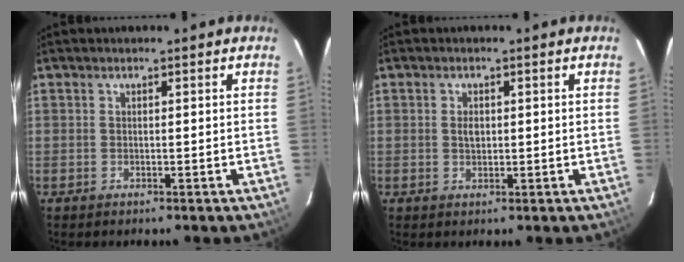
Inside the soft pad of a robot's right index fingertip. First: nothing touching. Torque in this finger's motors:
{"motor_torque": [0.01, 0.06, 0.08, 0.03]}